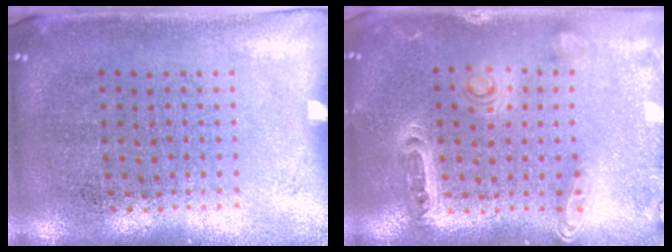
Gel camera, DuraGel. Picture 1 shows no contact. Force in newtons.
{"total": 1.3, "press": 1.3, "slide": 0.2}